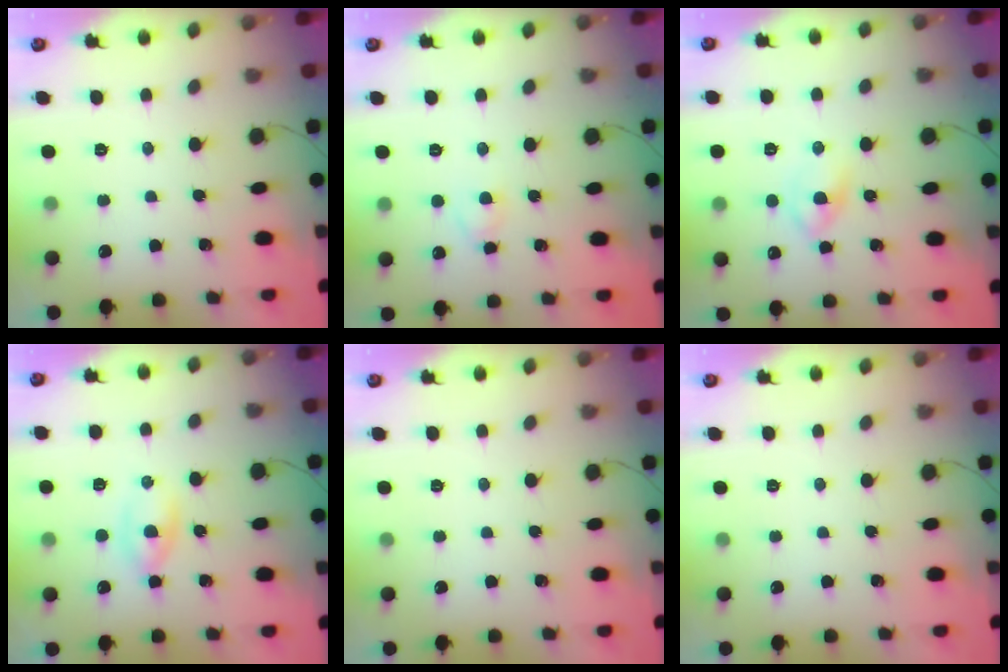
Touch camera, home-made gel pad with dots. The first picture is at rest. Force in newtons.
{"total": 2.4, "press": 2.2, "slide": 1.0}
{"total": 3.5, "press": 3.2, "slide": 1.3}
{"total": 3.2, "press": 3.0, "slide": 1.3}
{"total": 0.0}
{"total": 0.0}